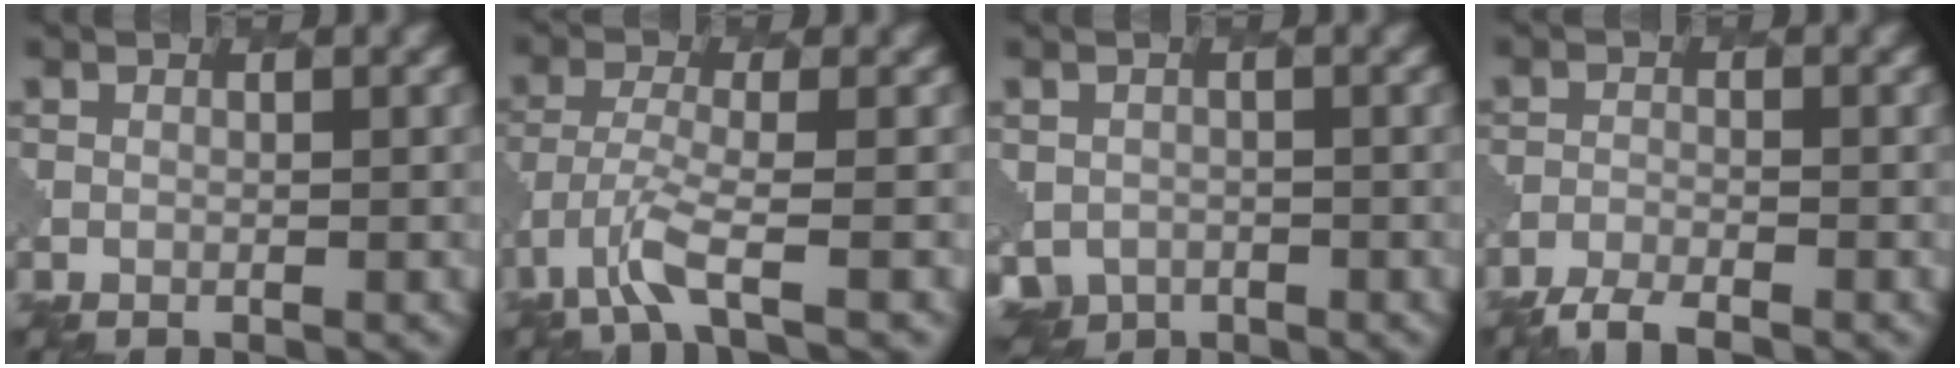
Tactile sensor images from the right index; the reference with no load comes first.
{"total": 3.5, "force": [-2.3, 0.5, 2.7], "torque": [-0.064, -0.010, -0.055]}
{"total": 2.5, "force": [-1.1, 2.1, 0.6], "torque": [-0.006, -0.015, -0.018]}
{"total": 2.9, "force": [-2.7, 0.4, 0.9], "torque": [-0.021, -0.009, -0.056]}